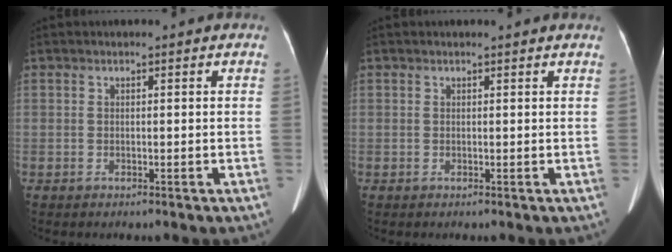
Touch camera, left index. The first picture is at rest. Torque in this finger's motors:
{"motor_torque": [-0.04, 0.03, -0.18, -0.01]}